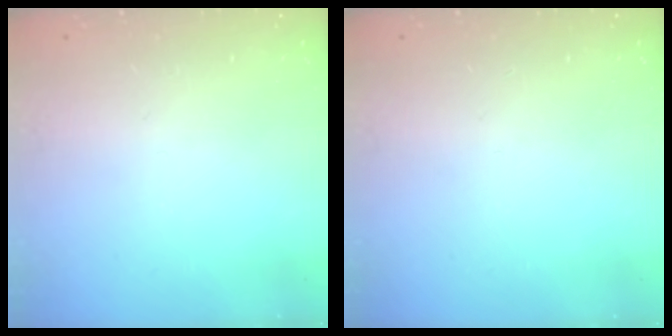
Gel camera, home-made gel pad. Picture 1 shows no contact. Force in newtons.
{"total": 0.0}